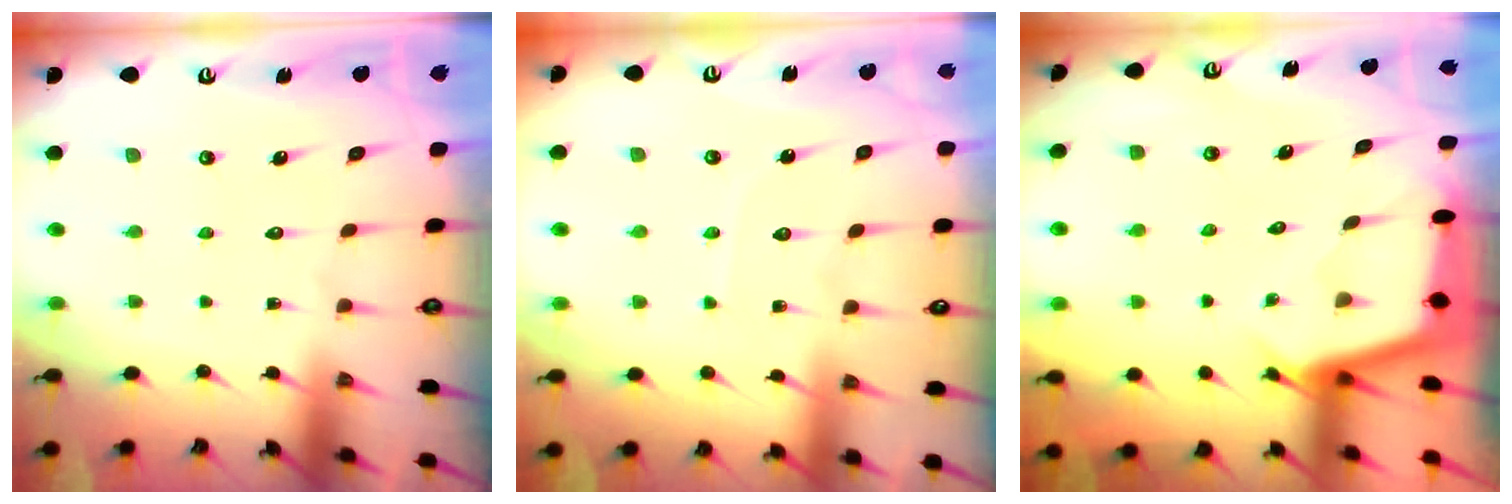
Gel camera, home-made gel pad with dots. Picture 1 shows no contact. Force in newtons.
{"total": 5.2, "press": 5.2, "slide": 0.4}
{"total": 2.5, "press": 2.5, "slide": 0.1}